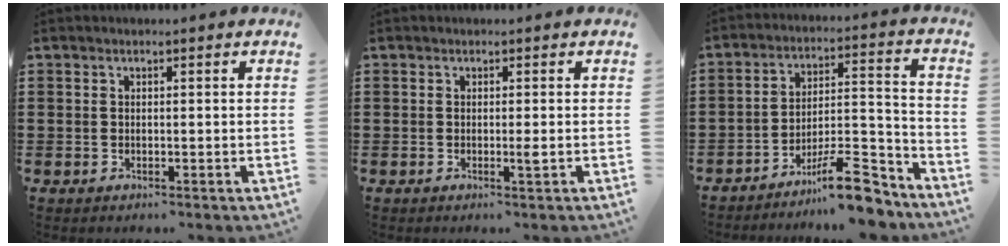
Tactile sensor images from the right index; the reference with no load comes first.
{"total": 1.3, "force": [-0.4, -0.3, 1.2], "torque": [-0.022, -0.007, -0.008]}
{"total": 12.2, "force": [-9.7, 2.1, 7.0], "torque": [-0.092, 0.044, -0.174]}